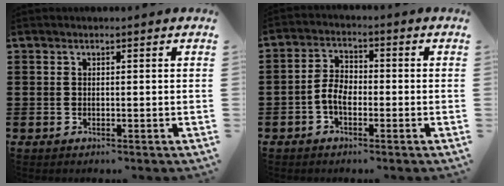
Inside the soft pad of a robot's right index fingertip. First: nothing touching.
{"total": 4.2, "force": [-1.6, 2.3, 3.1], "torque": [-0.077, 0.001, -0.037]}